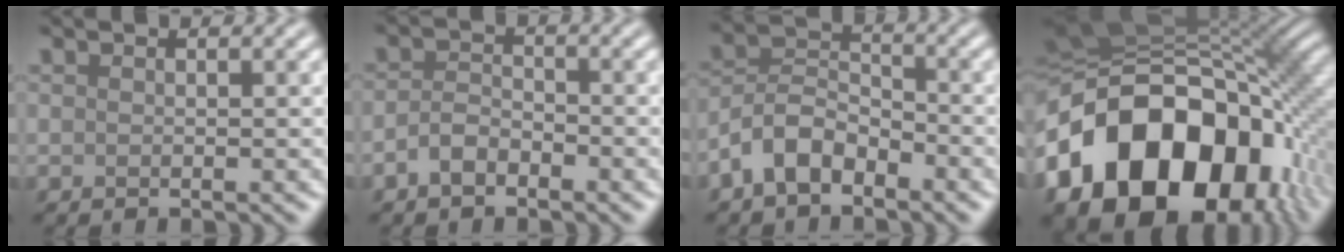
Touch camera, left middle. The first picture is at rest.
{"total": 2.3, "force": [-1.3, 1.3, 1.3], "torque": [-0.026, 0.005, -0.031]}
{"total": 4.7, "force": [-2.9, 2.6, 2.6], "torque": [-0.049, 0.010, -0.066]}
{"total": 19.9, "force": [-4.9, 13.9, 13.4], "torque": [-0.272, -0.014, -0.082]}